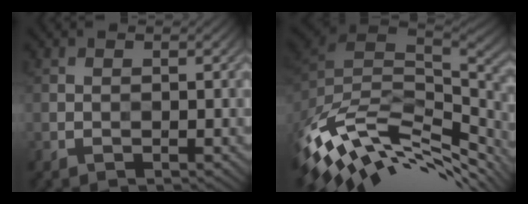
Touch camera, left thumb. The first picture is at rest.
{"total": 12.9, "force": [-5.3, 6.3, 10.0], "torque": [-0.228, -0.018, -0.083]}